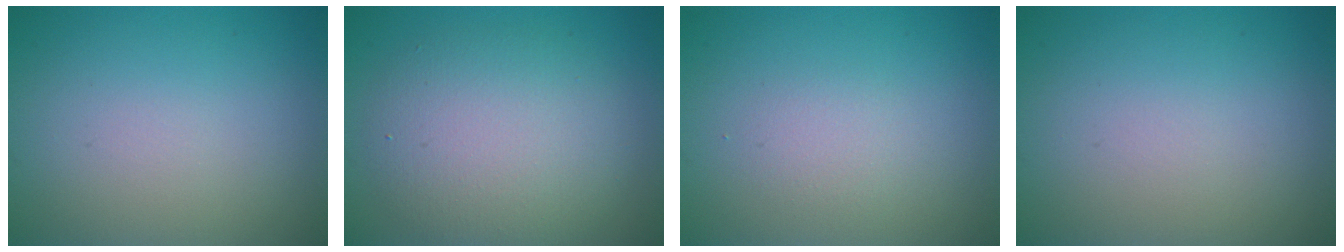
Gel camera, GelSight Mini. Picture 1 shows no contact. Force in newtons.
{"total": 6.1, "press": 6.1, "slide": 0.2}
{"total": 1.3, "press": 1.3, "slide": 0.1}
{"total": 0.0}